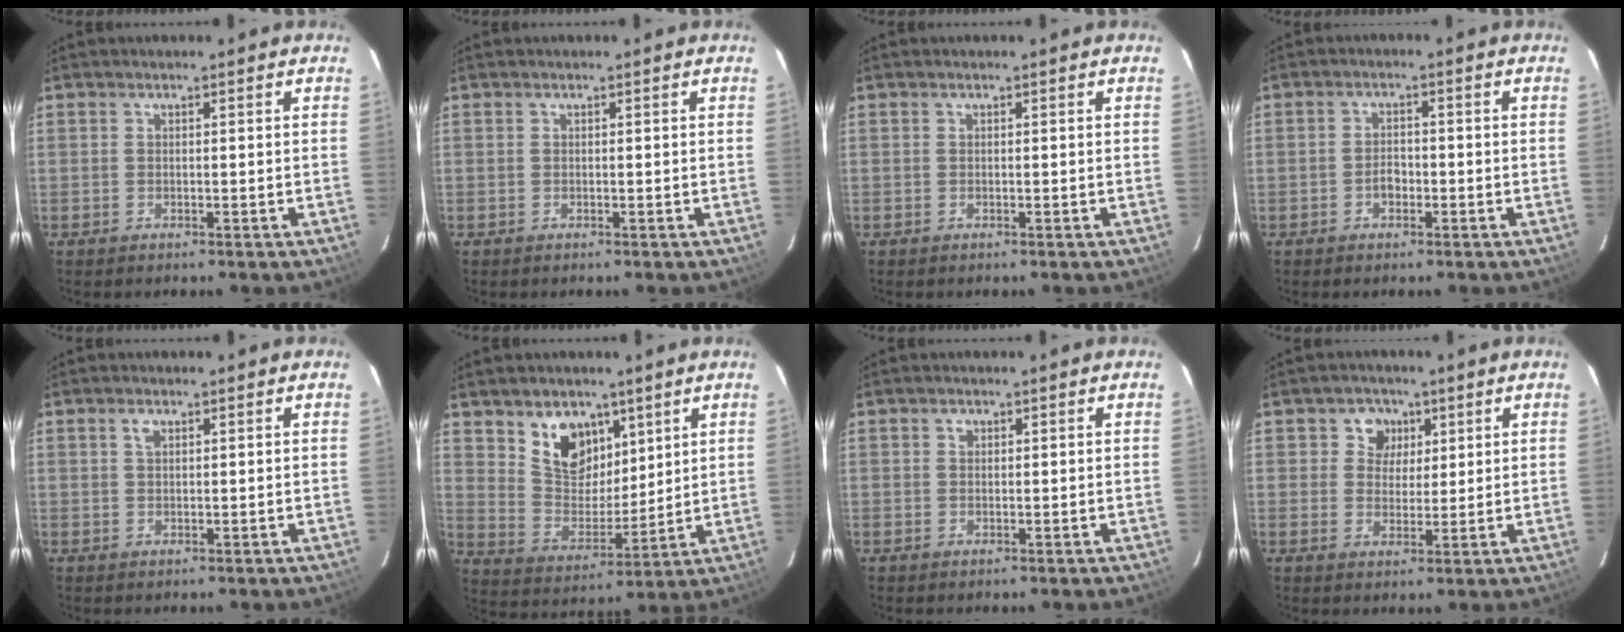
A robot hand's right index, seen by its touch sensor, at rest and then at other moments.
{"total": 0.0}
{"total": 0.0}
{"total": 2.4, "force": [-1.1, 1.6, 1.4], "torque": [-0.027, 0.005, -0.020]}
{"total": 1.4, "force": [0.7, 0.8, 0.9], "torque": [-0.018, 0.004, 0.012]}
{"total": 11.0, "force": [6.5, 7.2, 5.3], "torque": [-0.095, 0.004, 0.134]}
{"total": 0.8, "force": [0.3, 0.7, 0.2], "torque": [-0.003, 0.004, 0.005]}
{"total": 4.8, "force": [1.8, 4.3, 0.9], "torque": [0.000, 0.007, 0.029]}